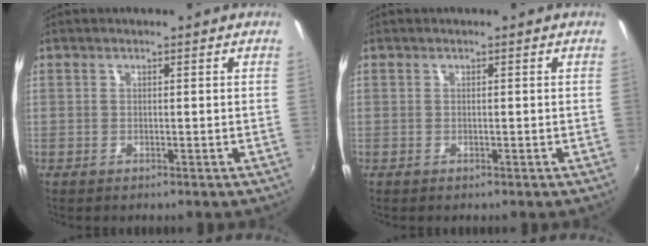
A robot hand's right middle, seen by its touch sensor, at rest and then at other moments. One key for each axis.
{"total": 0.6, "fx": 0.6, "fy": -0.2, "fz": -0.1, "tx": 0.002, "ty": -0.001, "tz": 0.007}